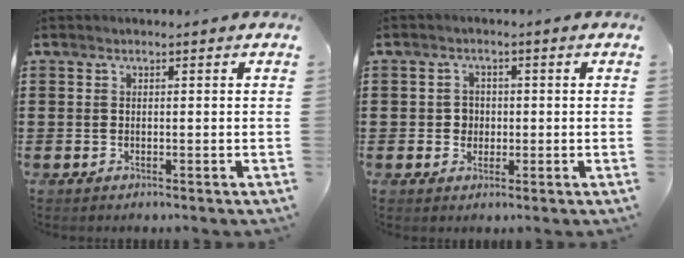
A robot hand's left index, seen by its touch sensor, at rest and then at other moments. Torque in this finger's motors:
{"motor_torque": [-0.06, 0.24, 0.00, 0.00]}